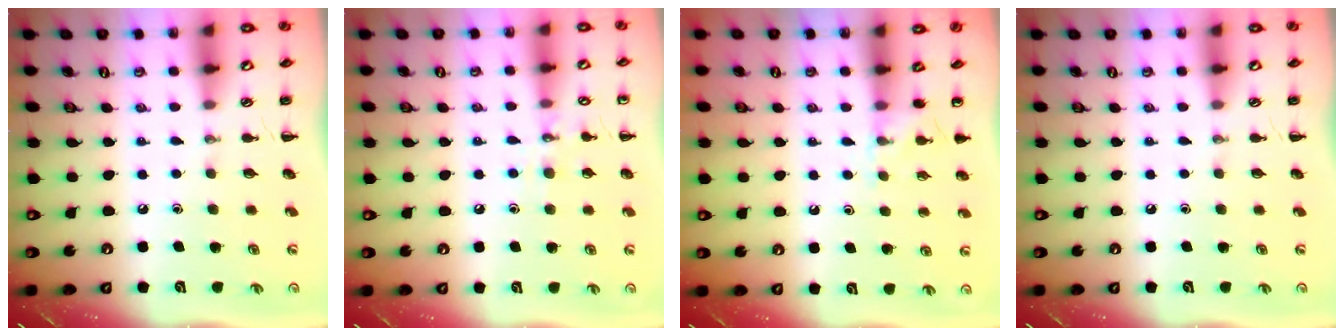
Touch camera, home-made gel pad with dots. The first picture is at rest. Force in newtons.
{"total": 7.4, "press": 7.3, "slide": 1.7}
{"total": 7.5, "press": 7.3, "slide": 1.9}
{"total": 0.0}